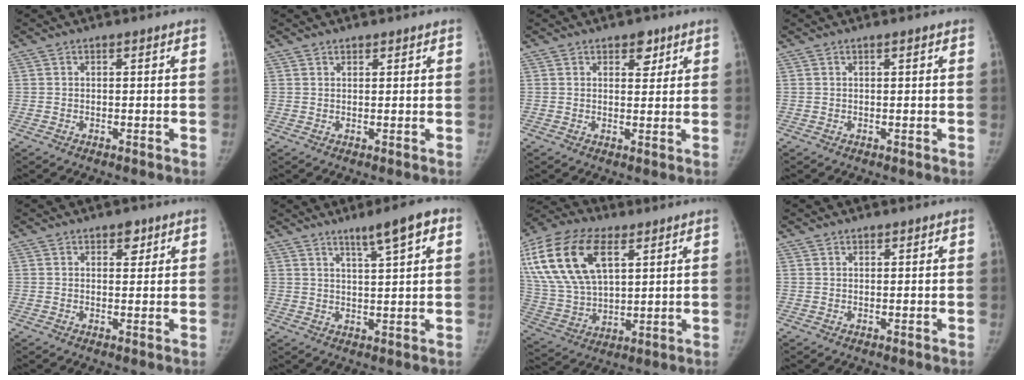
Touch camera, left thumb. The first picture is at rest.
{"total": 0.9, "force": [0.7, 0.6, -0.1], "torque": [0.016, -0.004, 0.007]}
{"total": 3.4, "force": [2.1, 2.1, 1.7], "torque": [0.001, -0.011, 0.028]}
{"total": 0.5, "force": [0.3, 0.1, 0.4], "torque": [-0.005, 0.001, 0.004]}
{"total": 2.5, "force": [1.5, 1.5, 1.3], "torque": [-0.001, -0.007, 0.020]}
{"total": 7.1, "force": [3.9, 0.8, 5.8], "torque": [-0.088, -0.009, 0.063]}
{"total": 21.5, "force": [8.5, 11.7, 15.9], "torque": [-0.318, -0.008, 0.161]}
{"total": 0.6, "force": [0.5, 0.4, -0.1], "torque": [0.012, -0.003, 0.004]}